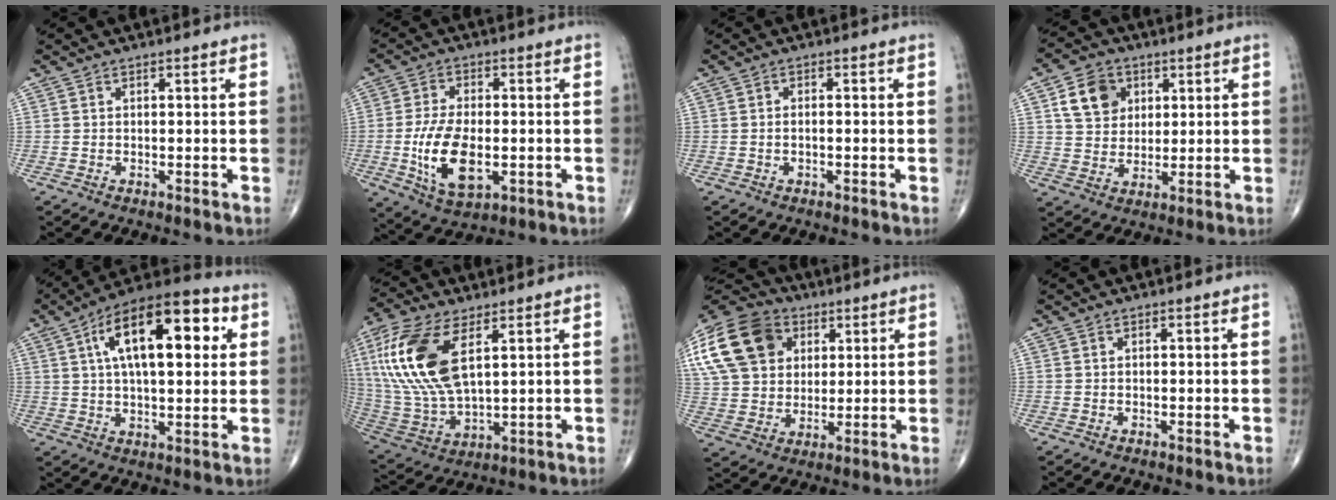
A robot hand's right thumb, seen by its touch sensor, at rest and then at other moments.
{"total": 15.0, "force": [-3.0, 8.0, 12.4], "torque": [-0.231, -0.003, -0.041]}
{"total": 1.2, "force": [-0.3, 0.5, 1.0], "torque": [-0.022, 0.010, -0.004]}
{"total": 8.9, "force": [3.3, 7.1, 4.1], "torque": [-0.044, -0.008, 0.060]}
{"total": 20.0, "force": [5.7, 8.6, 17.1], "torque": [-0.254, 0.014, 0.080]}
{"total": 19.4, "force": [6.3, 9.1, 16.0], "torque": [-0.354, -0.017, 0.125]}
{"total": 23.4, "force": [8.4, 17.5, 13.1], "torque": [-0.286, 0.035, 0.155]}
{"total": 0.0}